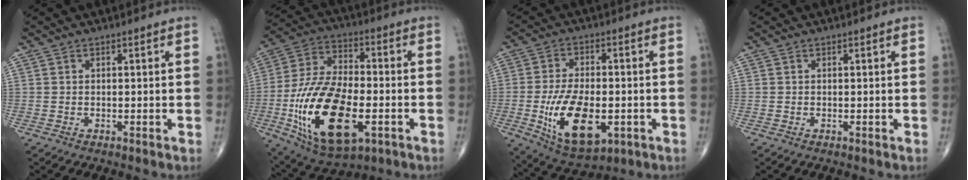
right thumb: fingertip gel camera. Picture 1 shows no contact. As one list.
[{"total": 23.3, "force": [-6.4, 11.6, 19.2], "torque": [-0.366, 0.014, -0.100]}, {"total": 15.8, "force": [-3.9, 8.2, 12.9], "torque": [-0.216, -0.003, -0.051]}, {"total": 0.0}]